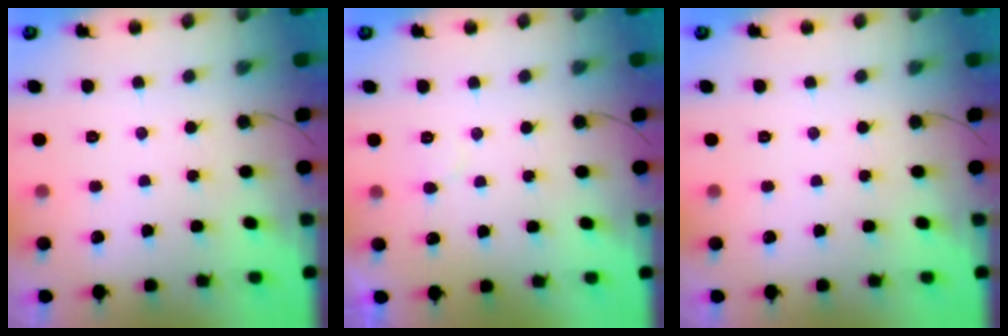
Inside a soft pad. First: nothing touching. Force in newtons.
{"total": 4.7, "press": 4.7, "slide": 0.2}
{"total": 0.0}